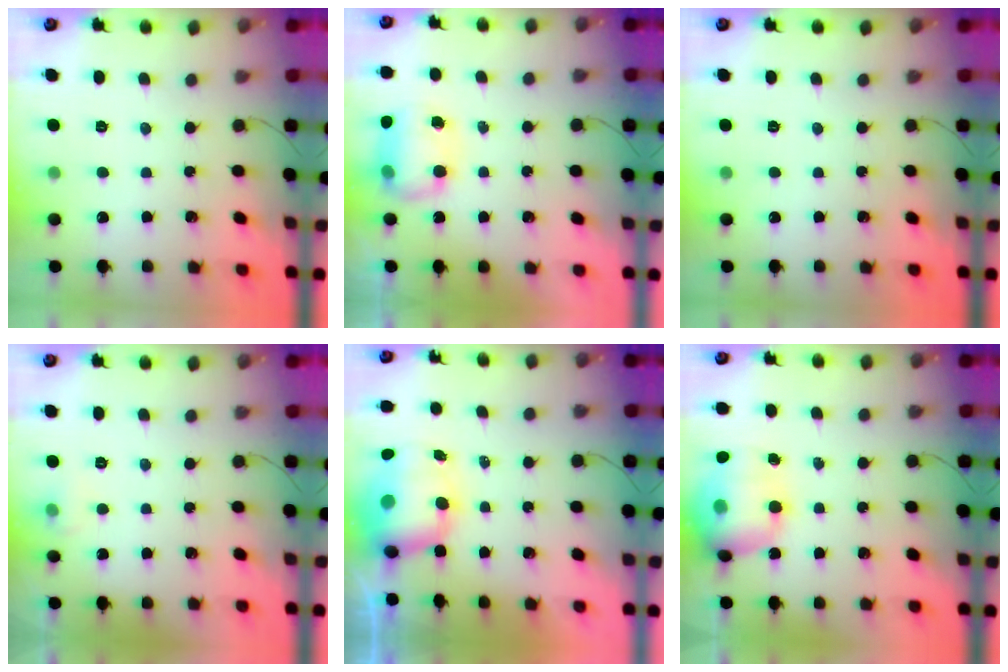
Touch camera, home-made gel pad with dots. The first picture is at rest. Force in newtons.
{"total": 12.1, "press": 9.7, "slide": 7.2}
{"total": 0.0}
{"total": 5.2, "press": 5.1, "slide": 1.2}
{"total": 10.9, "press": 10.5, "slide": 2.9}
{"total": 19.2, "press": 18.9, "slide": 3.4}